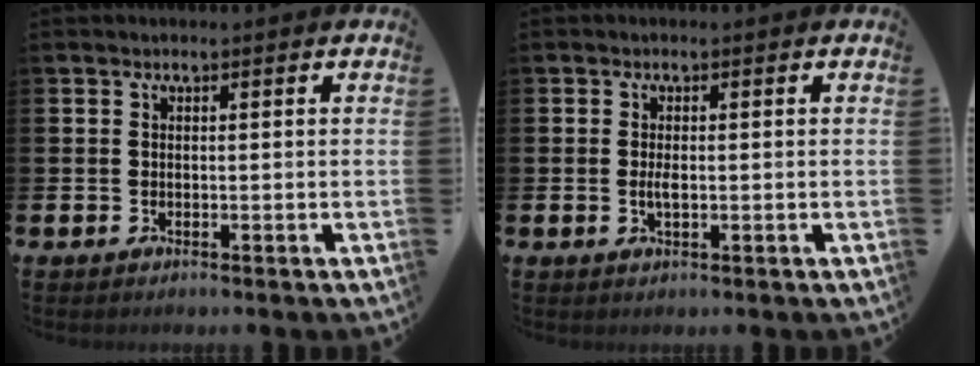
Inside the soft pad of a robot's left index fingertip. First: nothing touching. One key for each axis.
{"total": 1.7, "fx": -0.1, "fy": 0.6, "fz": 1.6, "tx": -0.026, "ty": 0.000, "tz": -0.004}